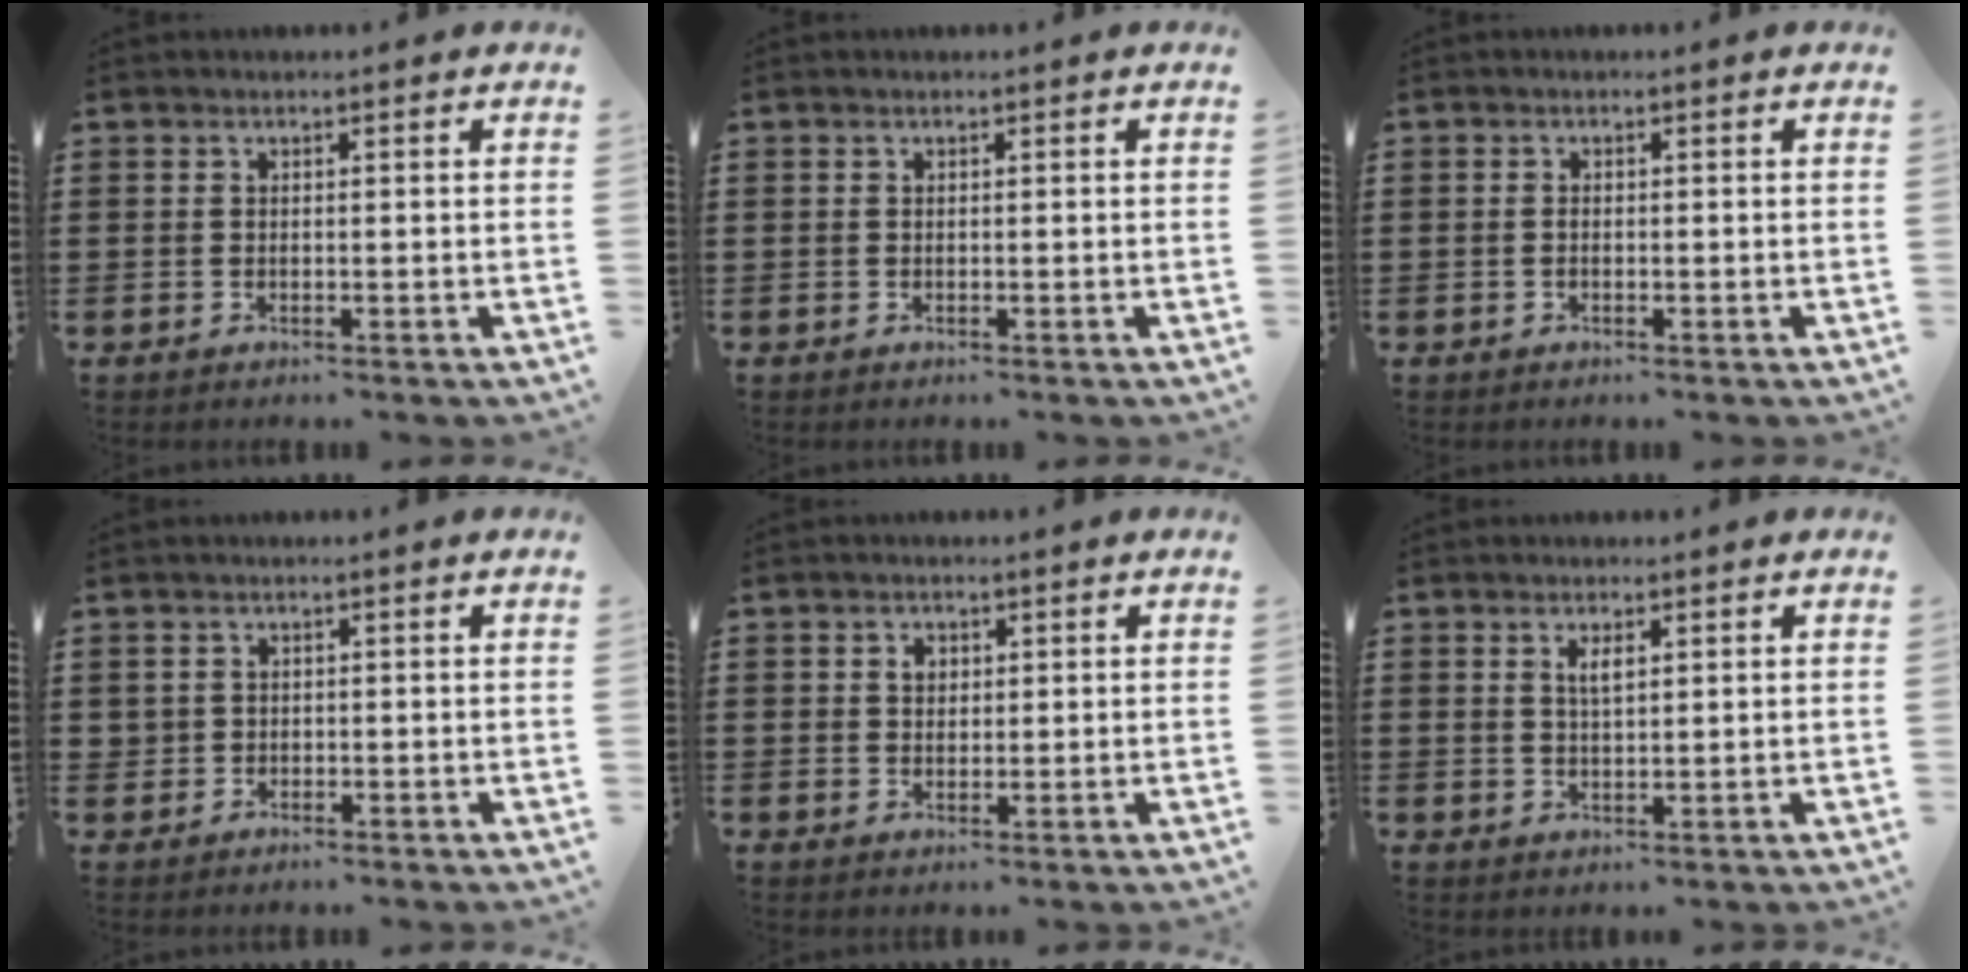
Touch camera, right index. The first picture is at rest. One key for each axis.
{"total": 0.0}
{"total": 0.5, "fx": -0.3, "fy": 0.3, "fz": 0.4, "tx": -0.010, "ty": -0.002, "tz": -0.005}
{"total": 0.8, "fx": -0.2, "fy": 0.8, "fz": 0.1, "tx": -0.004, "ty": 0.003, "tz": -0.006}
{"total": 1.6, "fx": 0.5, "fy": 1.2, "fz": 0.9, "tx": -0.022, "ty": 0.006, "tz": 0.009}
{"total": 2.0, "fx": 0.9, "fy": 0.6, "fz": 1.7, "tx": -0.037, "ty": 0.002, "tz": 0.014}